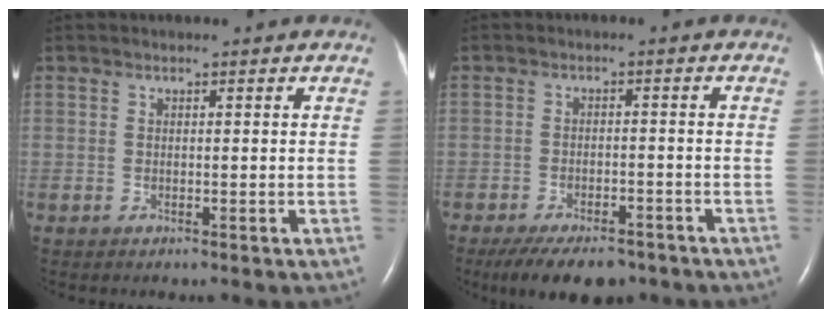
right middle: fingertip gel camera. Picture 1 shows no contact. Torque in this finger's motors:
{"motor_torque": [0.21, -0.20, 0.10, 0.06]}